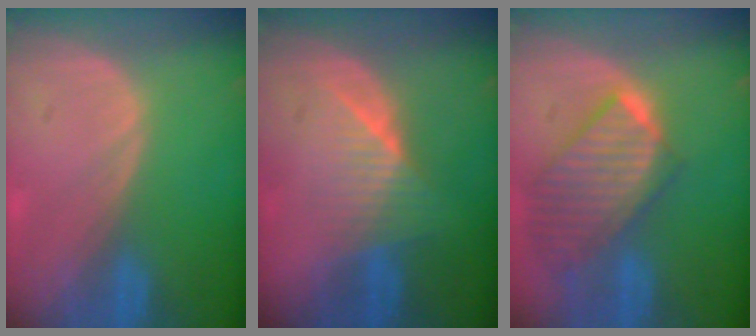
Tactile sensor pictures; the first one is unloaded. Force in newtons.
{"total": 6.3, "press": 5.9, "slide": 2.3}
{"total": 9.9, "press": 8.6, "slide": 4.8}